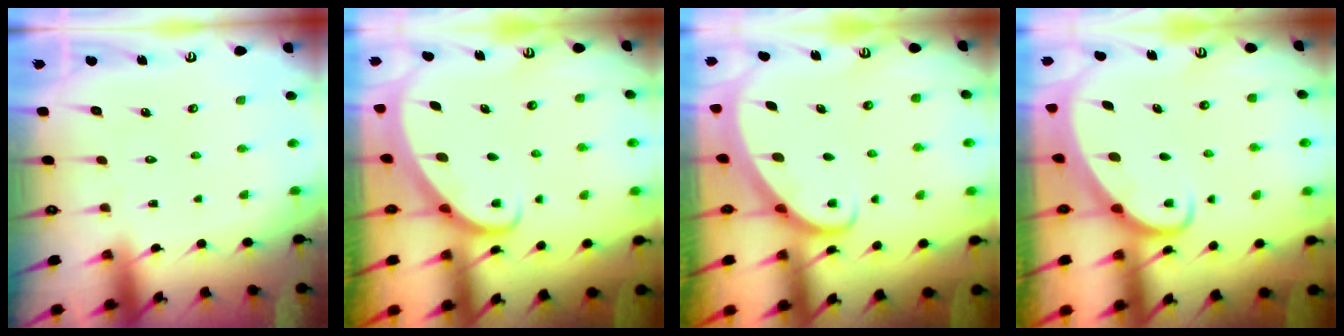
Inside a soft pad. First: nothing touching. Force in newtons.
{"total": 2.5, "press": 2.5, "slide": 0.2}
{"total": 2.5, "press": 2.5, "slide": 0.2}
{"total": 2.8, "press": 2.8, "slide": 0.3}